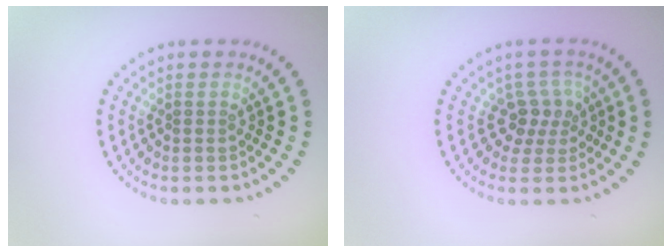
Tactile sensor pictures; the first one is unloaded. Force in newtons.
{"total": 2.5, "press": 1.9, "slide": 1.7}